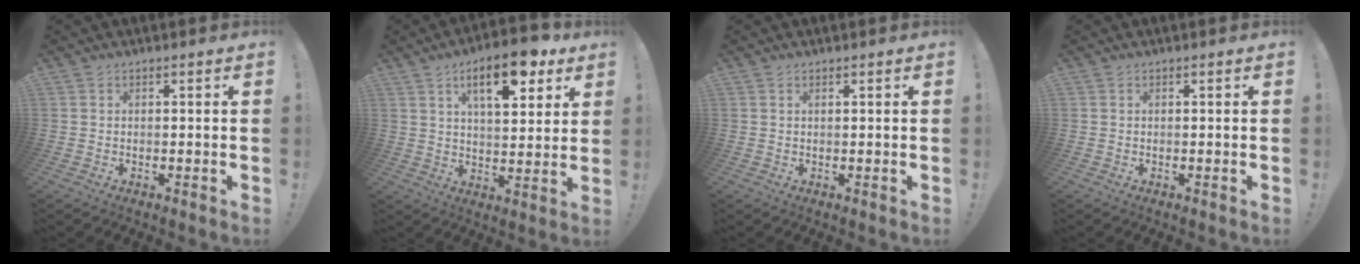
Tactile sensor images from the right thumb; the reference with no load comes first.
{"total": 14.4, "force": [7.5, 5.5, 10.9], "torque": [-0.157, -0.028, 0.121]}
{"total": 0.5, "force": [0.3, -0.3, 0.3], "torque": [-0.006, 0.000, 0.005]}
{"total": 0.0}